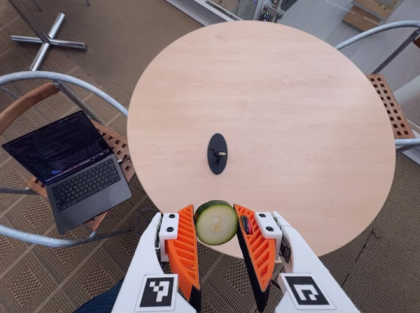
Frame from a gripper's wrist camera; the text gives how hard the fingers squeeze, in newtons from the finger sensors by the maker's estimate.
{"total": 8.2, "left": 7.8, "right": 8.5}